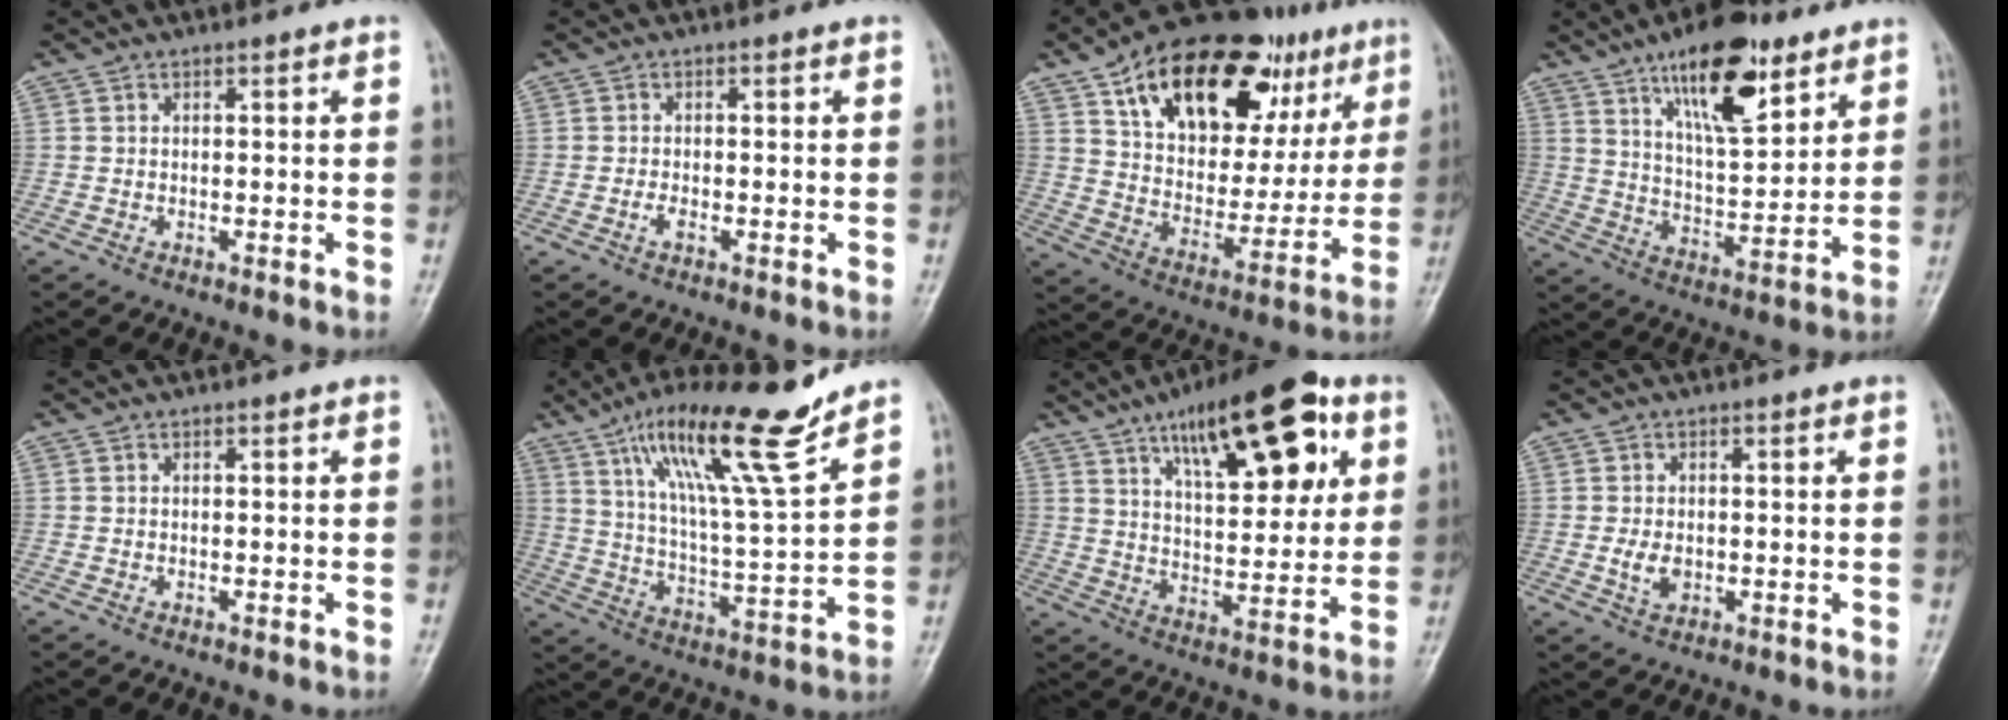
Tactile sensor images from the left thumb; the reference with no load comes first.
{"total": 1.3, "force": [-0.6, 0.6, 1.0], "torque": [-0.022, 0.003, -0.014]}
{"total": 28.4, "force": [14.6, 15.1, 19.1], "torque": [-0.250, -0.008, 0.235]}
{"total": 17.0, "force": [9.9, 6.5, 12.2], "torque": [-0.161, -0.051, 0.165]}
{"total": 0.0}
{"total": 18.3, "force": [12.2, 2.0, 13.4], "torque": [-0.215, -0.060, 0.211]}
{"total": 21.5, "force": [10.2, 8.5, 16.8], "torque": [-0.213, -0.027, 0.160]}
{"total": 3.4, "force": [-0.5, 2.3, 2.5], "torque": [-0.045, -0.003, -0.006]}